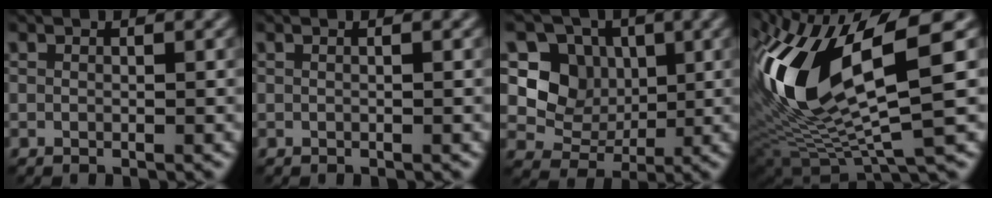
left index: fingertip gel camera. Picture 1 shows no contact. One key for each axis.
{"total": 0.7, "fx": 0.1, "fy": 0.3, "fz": 0.6, "tx": -0.007, "ty": 0.000, "tz": -0.006}
{"total": 4.9, "fx": 0.8, "fy": 4.4, "fz": 1.9, "tx": -0.033, "ty": -0.007, "tz": 0.005}
{"total": 13.8, "fx": 3.1, "fy": 5.0, "fz": 12.5, "tx": -0.269, "ty": -0.005, "tz": 0.063}